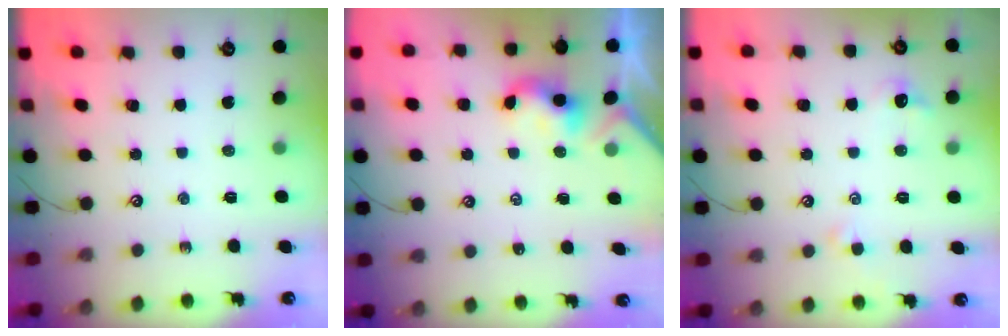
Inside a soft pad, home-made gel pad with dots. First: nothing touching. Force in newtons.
{"total": 2.4, "press": 2.4, "slide": 0.2}
{"total": 0.9, "press": 0.6, "slide": 0.7}